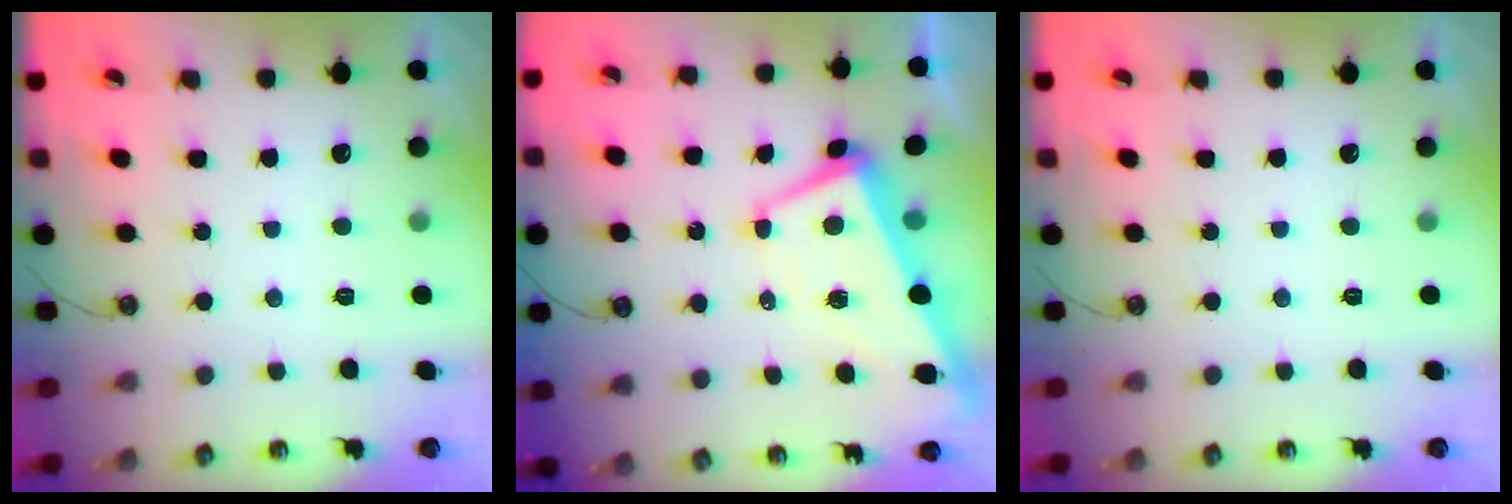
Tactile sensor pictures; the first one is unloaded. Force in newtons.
{"total": 1.9, "press": 1.7, "slide": 1.0}
{"total": 0.0}